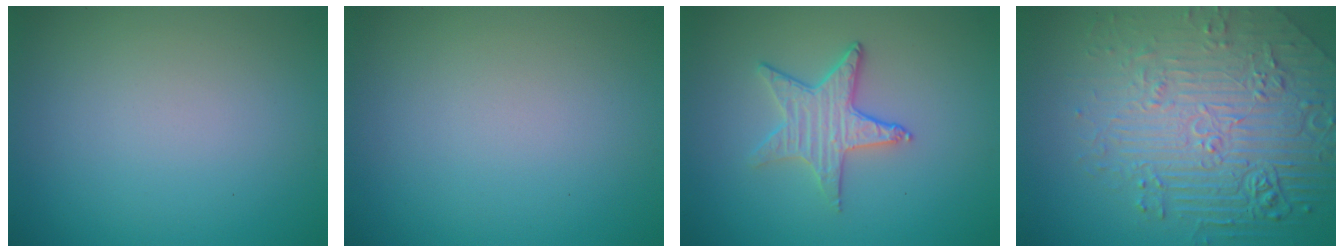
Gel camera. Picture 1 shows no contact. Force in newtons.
{"total": 0.0}
{"total": 3.2, "press": 3.0, "slide": 1.2}
{"total": 8.8, "press": 6.1, "slide": 6.3}